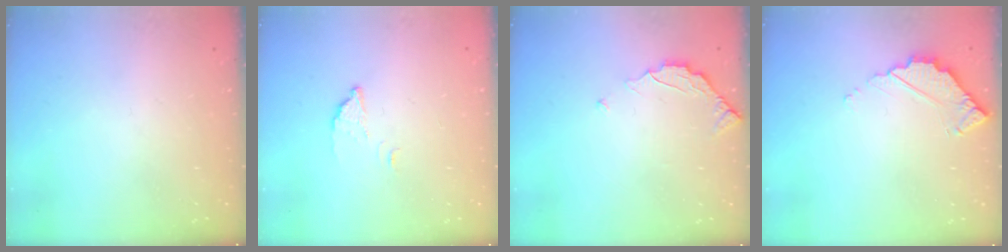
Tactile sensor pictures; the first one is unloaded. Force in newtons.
{"total": 3.2, "press": 3.2, "slide": 0.2}
{"total": 4.2, "press": 4.2, "slide": 0.4}
{"total": 5.0, "press": 5.0, "slide": 0.4}